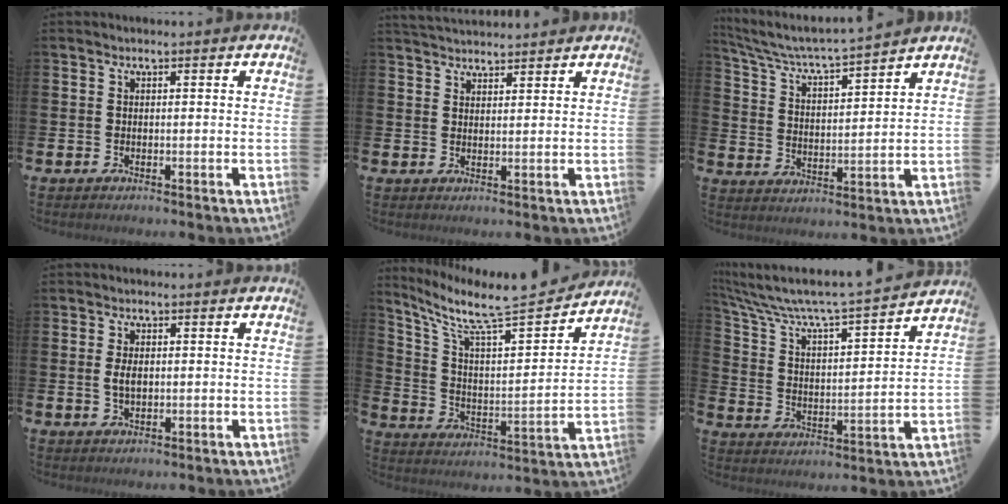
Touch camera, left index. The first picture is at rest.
{"total": 3.1, "force": [3.1, 0.6, 0.1], "torque": [-0.007, -0.013, 0.057]}
{"total": 5.4, "force": [5.2, 0.1, 1.7], "torque": [-0.060, -0.042, 0.083]}
{"total": 2.5, "force": [0.3, 1.4, 2.0], "torque": [-0.030, 0.002, 0.001]}
{"total": 10.2, "force": [8.8, 1.5, 4.8], "torque": [-0.134, -0.062, 0.147]}
{"total": 6.4, "force": [5.9, 0.5, 2.4], "torque": [-0.079, -0.054, 0.091]}